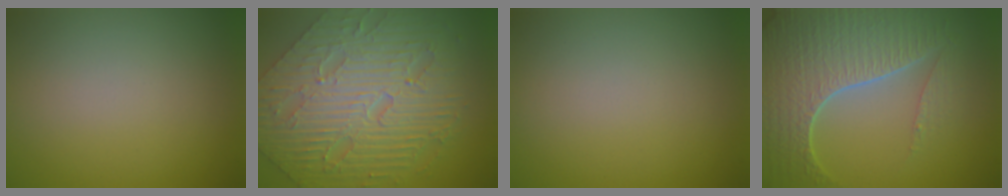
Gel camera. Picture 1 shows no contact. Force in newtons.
{"total": 8.6, "press": 6.8, "slide": 5.2}
{"total": 0.0}
{"total": 7.7, "press": 5.6, "slide": 5.2}